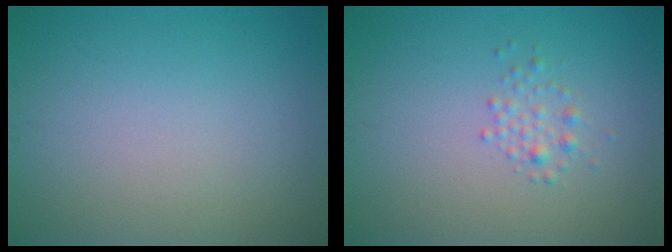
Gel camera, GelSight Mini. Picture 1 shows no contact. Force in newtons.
{"total": 1.4, "press": 1.4, "slide": 0.1}